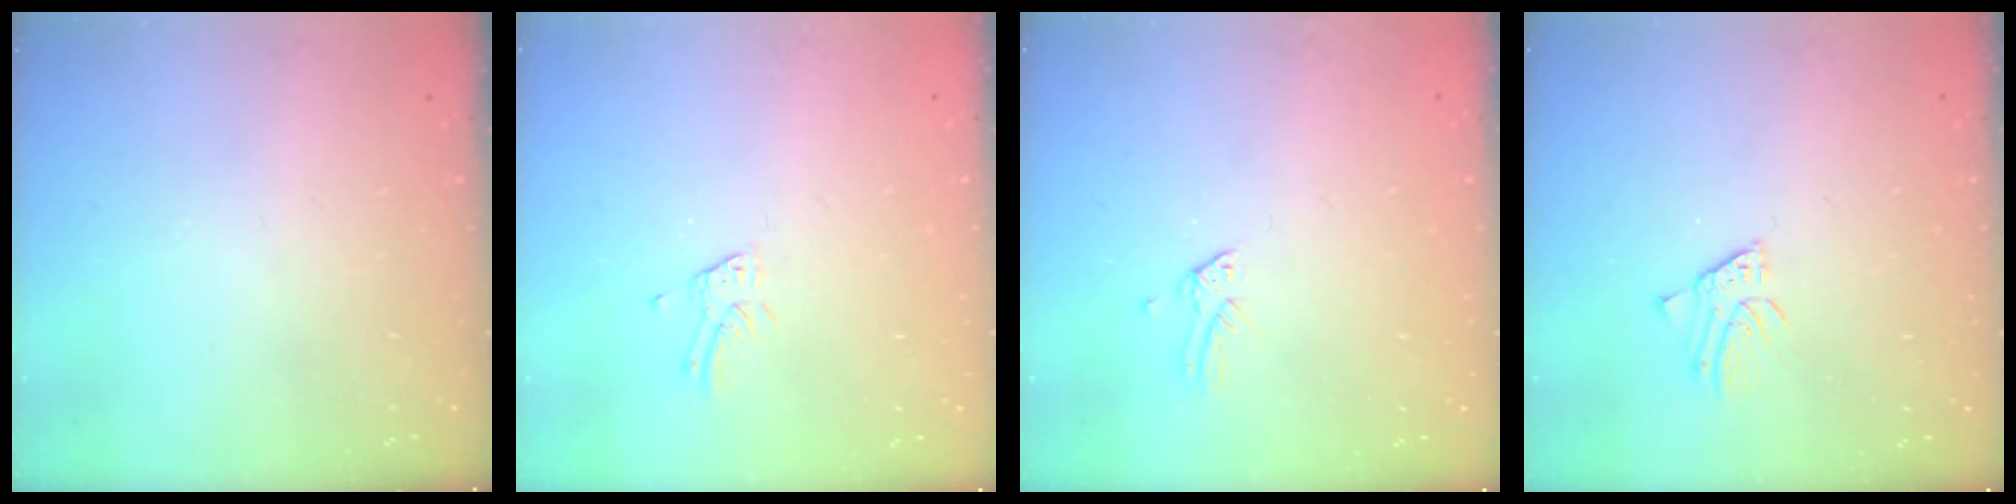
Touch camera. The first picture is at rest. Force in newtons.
{"total": 2.4, "press": 2.4, "slide": 0.3}
{"total": 0.0}
{"total": 1.6, "press": 1.6, "slide": 0.0}